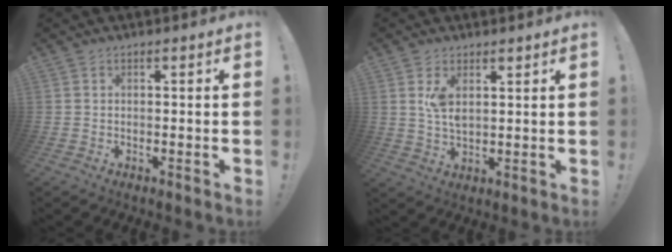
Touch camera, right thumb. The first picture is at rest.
{"total": 5.4, "force": [2.4, 2.8, 3.8], "torque": [-0.062, -0.012, 0.042]}